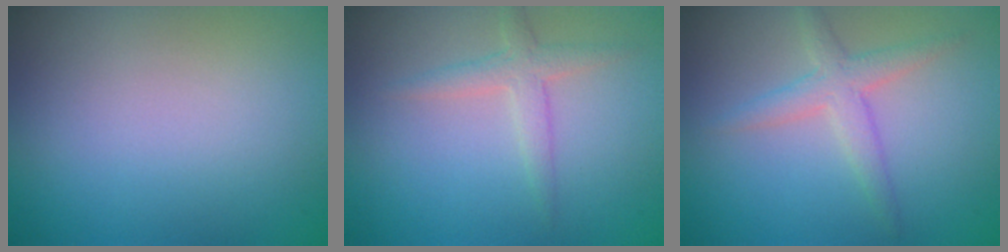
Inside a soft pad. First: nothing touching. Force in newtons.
{"total": 2.1, "press": 2.1, "slide": 0.1}
{"total": 2.6, "press": 2.6, "slide": 0.1}